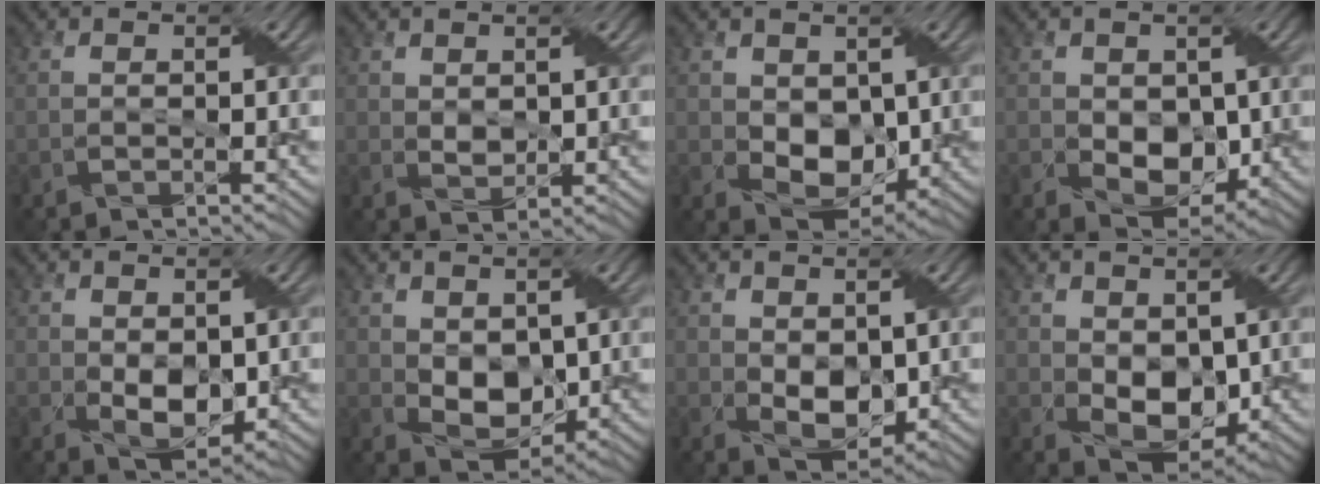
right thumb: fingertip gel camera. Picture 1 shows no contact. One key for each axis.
{"total": 1.8, "fx": 1.0, "fy": 1.2, "fz": 1.0, "tx": -0.023, "ty": -0.003, "tz": 0.021}
{"total": 6.5, "fx": 0.4, "fy": 4.8, "fz": 4.4, "tx": -0.089, "ty": -0.015, "tz": 0.009}
{"total": 5.6, "fx": -0.2, "fy": 4.1, "fz": 3.7, "tx": -0.073, "ty": -0.022, "tz": 0.004}
{"total": 4.9, "fx": 0.1, "fy": 3.2, "fz": 3.7, "tx": -0.074, "ty": -0.016, "tz": 0.009}
{"total": 5.8, "fx": 0.9, "fy": 4.1, "fz": 4.0, "tx": -0.086, "ty": -0.014, "tz": 0.022}
{"total": 5.3, "fx": 0.5, "fy": 3.5, "fz": 3.9, "tx": -0.081, "ty": -0.013, "tz": 0.014}
{"total": 6.5, "fx": 0.6, "fy": 4.4, "fz": 4.8, "tx": -0.095, "ty": -0.016, "tz": 0.014}